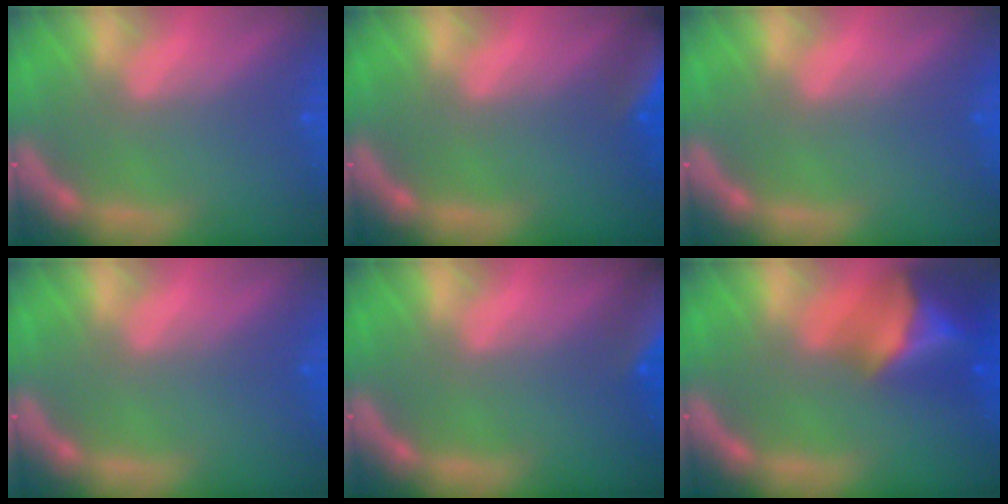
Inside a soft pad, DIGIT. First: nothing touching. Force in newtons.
{"total": 6.5}
{"total": 0.0}
{"total": 0.0}
{"total": 8.5}
{"total": 8.9}